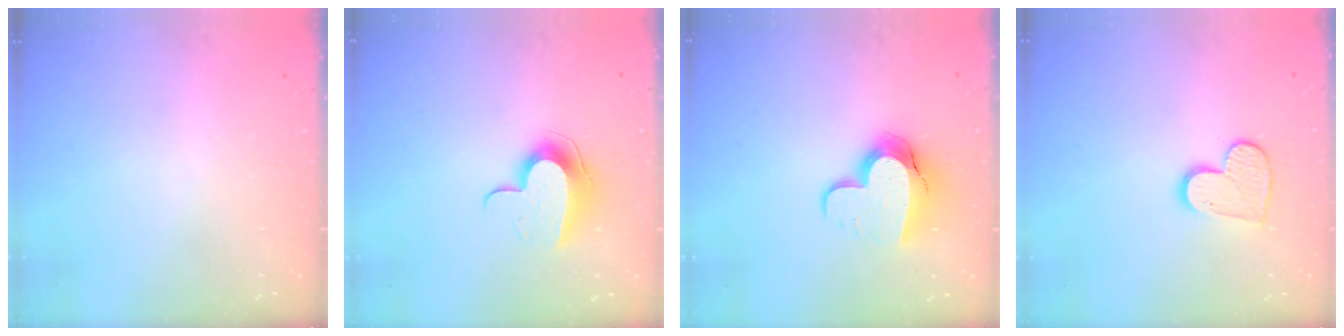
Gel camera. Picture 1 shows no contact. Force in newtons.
{"total": 10.5, "press": 10.5, "slide": 0.1}
{"total": 11.8, "press": 11.7, "slide": 1.0}
{"total": 10.0, "press": 10.0, "slide": 0.9}